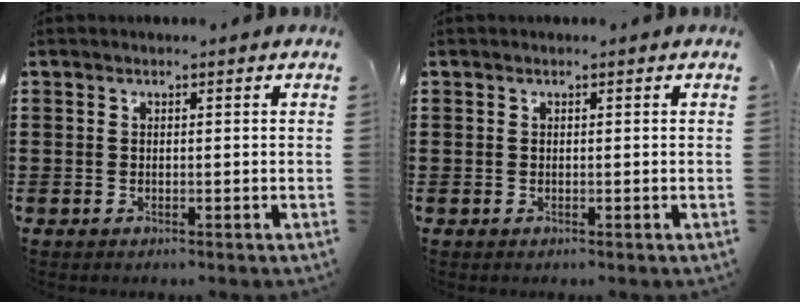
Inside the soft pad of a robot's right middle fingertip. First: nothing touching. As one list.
[{"total": 0.0}]